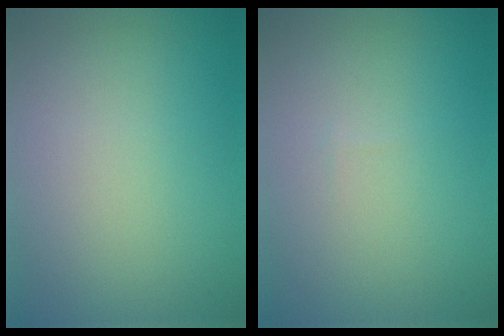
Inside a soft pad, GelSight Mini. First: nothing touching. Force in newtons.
{"total": 0.0}